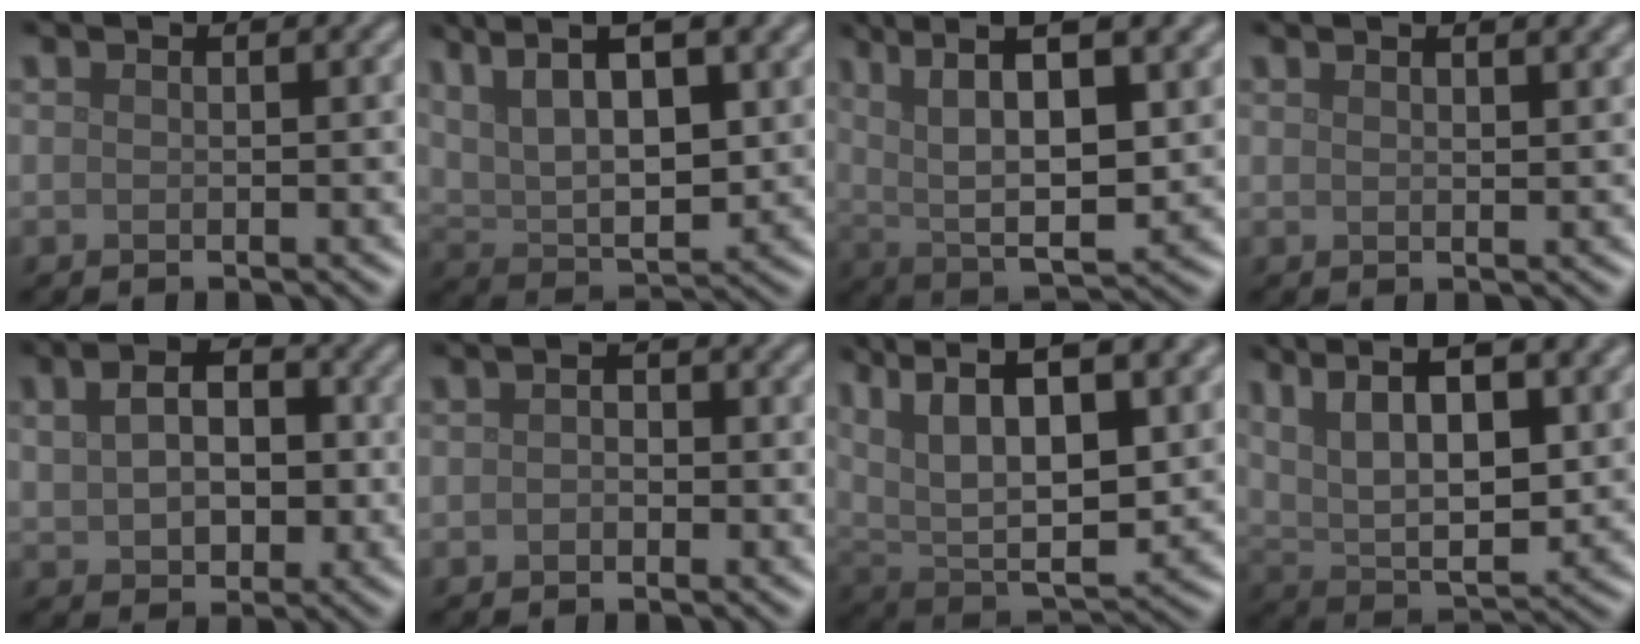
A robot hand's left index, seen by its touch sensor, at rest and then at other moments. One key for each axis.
{"total": 10.6, "fx": 5.5, "fy": 4.0, "fz": 8.1, "tx": -0.144, "ty": 0.012, "tz": 0.080}
{"total": 10.6, "fx": 4.4, "fy": 3.4, "fz": 9.0, "tx": -0.164, "ty": 0.002, "tz": 0.080}
{"total": 2.9, "fx": 2.0, "fy": 1.0, "fz": 1.8, "tx": -0.005, "ty": 0.012, "tz": 0.013}
{"total": 6.1, "fx": 0.9, "fy": 4.3, "fz": 4.2, "tx": -0.081, "ty": 0.006, "tz": 0.016}
{"total": 1.2, "fx": -0.2, "fy": 0.8, "fz": 0.8, "tx": -0.014, "ty": -0.001, "tz": -0.008}
{"total": 14.5, "fx": 6.8, "fy": 6.6, "fz": 11.0, "tx": -0.200, "ty": 0.020, "tz": 0.107}
{"total": 11.9, "fx": 5.5, "fy": 4.8, "fz": 9.3, "tx": -0.163, "ty": 0.012, "tz": 0.083}